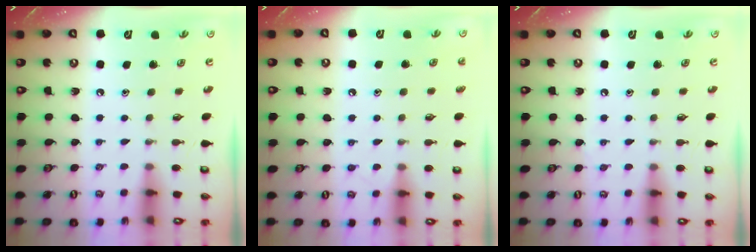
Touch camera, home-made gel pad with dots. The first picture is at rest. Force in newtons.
{"total": 4.6, "press": 4.5, "slide": 0.5}
{"total": 3.0, "press": 2.9, "slide": 0.3}